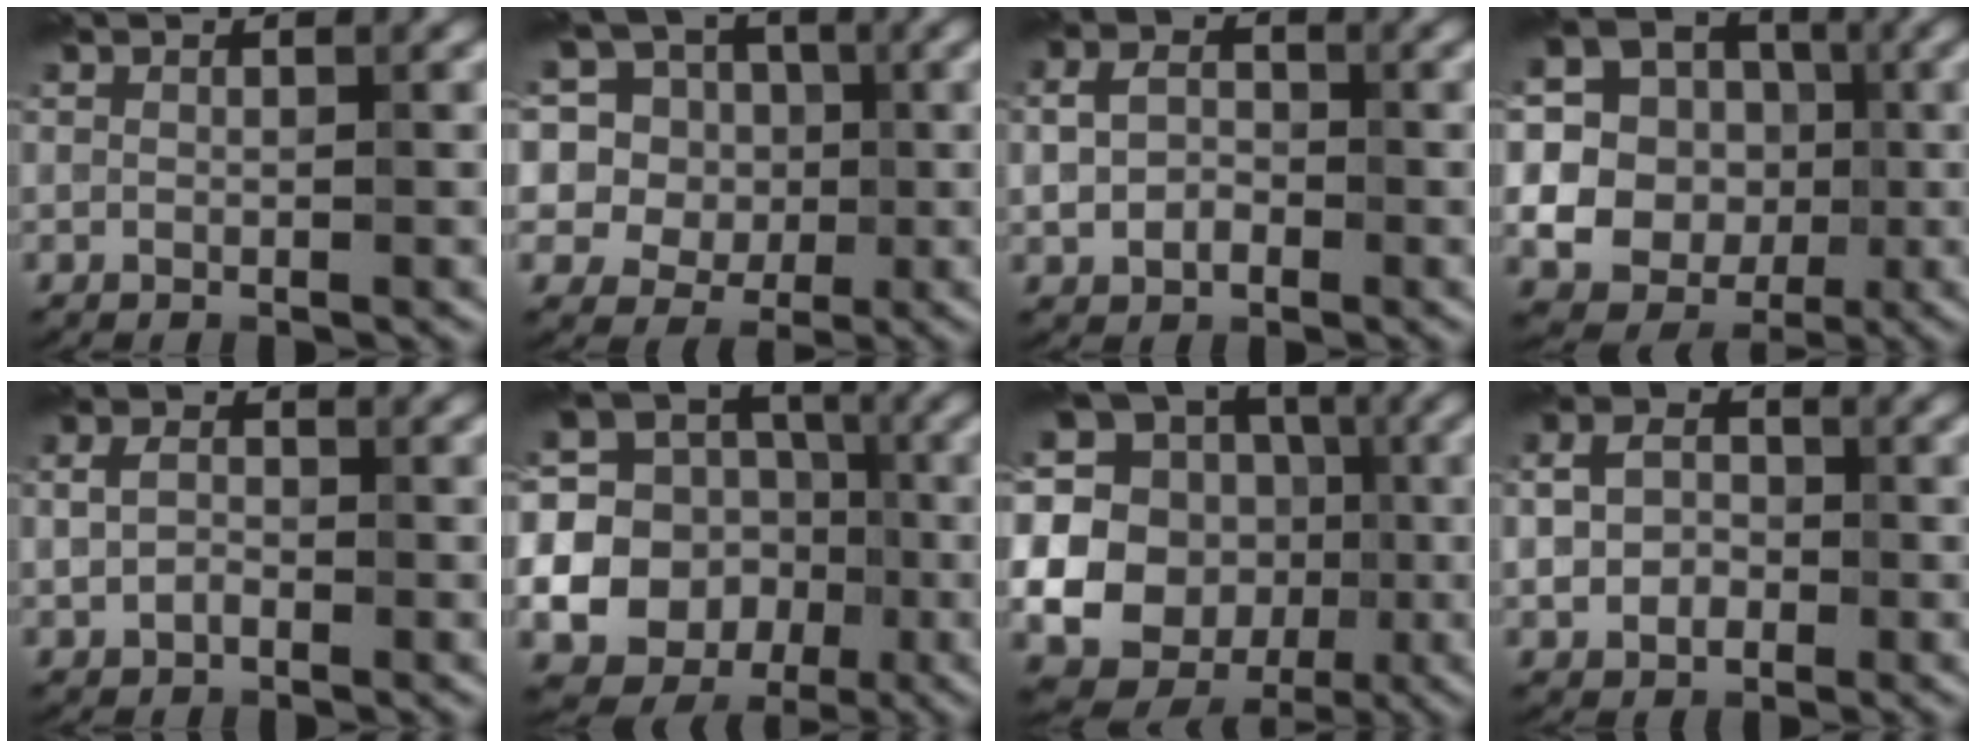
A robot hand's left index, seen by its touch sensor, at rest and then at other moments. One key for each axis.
{"total": 12.1, "fx": 4.0, "fy": 10.5, "fz": 4.3, "tx": -0.130, "ty": 0.046, "tz": 0.063}
{"total": 3.3, "fx": -0.5, "fy": 2.6, "fz": 2.1, "tx": -0.045, "ty": 0.000, "tz": -0.015}
{"total": 17.5, "fx": 0.7, "fy": 16.6, "fz": 5.5, "tx": -0.139, "ty": 0.011, "tz": -0.009}
{"total": 2.1, "fx": -0.3, "fy": 1.6, "fz": 1.4, "tx": -0.033, "ty": 0.001, "tz": -0.010}
{"total": 21.0, "fx": -2.7, "fy": 20.1, "fz": 5.5, "tx": -0.152, "ty": -0.010, "tz": -0.072}
{"total": 20.8, "fx": 1.5, "fy": 19.5, "fz": 7.0, "tx": -0.160, "ty": 0.013, "tz": -0.026}
{"total": 3.8, "fx": -0.5, "fy": 3.0, "fz": 2.3, "tx": -0.050, "ty": 0.002, "tz": -0.014}